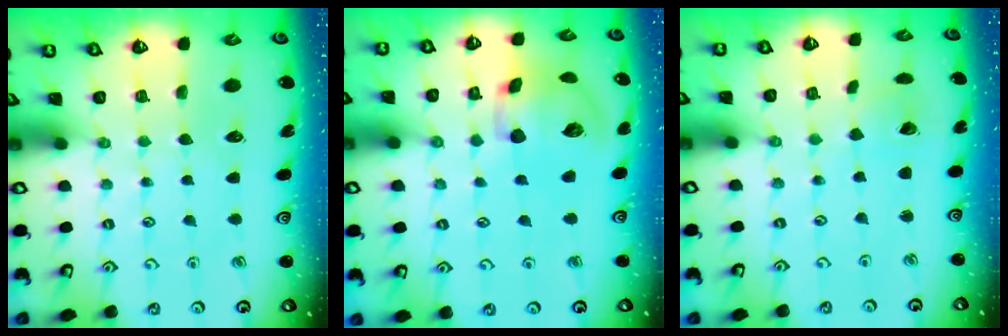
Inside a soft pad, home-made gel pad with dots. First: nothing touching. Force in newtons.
{"total": 14.4, "press": 14.2, "slide": 2.2}
{"total": 1.6, "press": 1.6, "slide": 0.1}